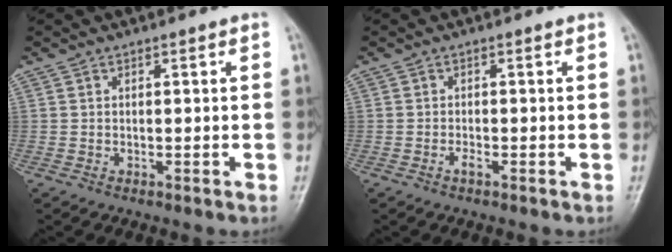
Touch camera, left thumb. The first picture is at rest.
{"total": 1.0, "force": [-0.6, 0.3, 0.7], "torque": [-0.012, 0.001, -0.011]}